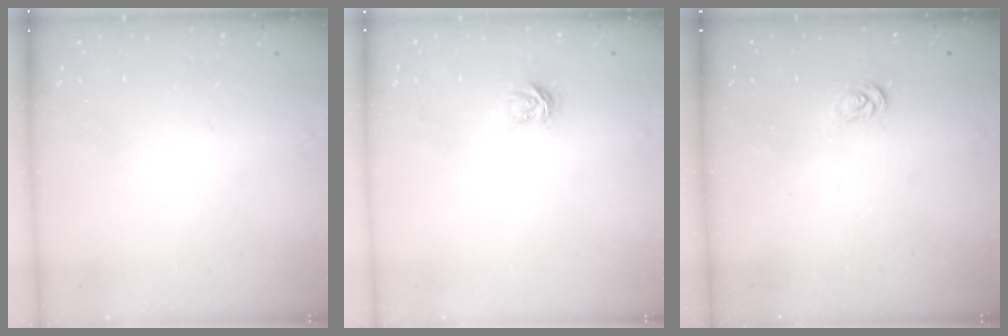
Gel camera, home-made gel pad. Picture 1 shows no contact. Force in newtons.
{"total": 3.4, "press": 3.3, "slide": 0.4}
{"total": 2.7, "press": 2.7, "slide": 0.3}